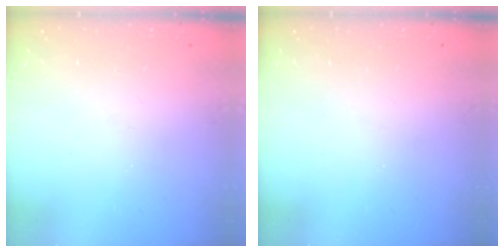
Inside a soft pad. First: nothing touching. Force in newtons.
{"total": 0.0}